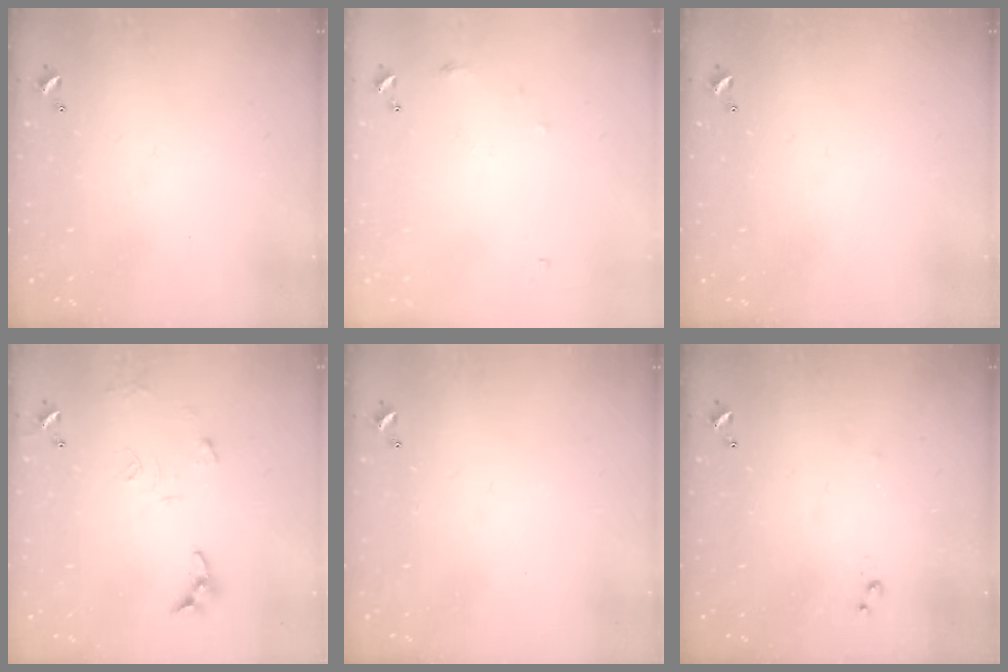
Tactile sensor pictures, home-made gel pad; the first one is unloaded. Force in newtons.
{"total": 6.7, "press": 6.6, "slide": 0.9}
{"total": 0.0}
{"total": 9.3, "press": 9.3, "slide": 0.6}
{"total": 0.0}
{"total": 4.8, "press": 4.7, "slide": 0.4}